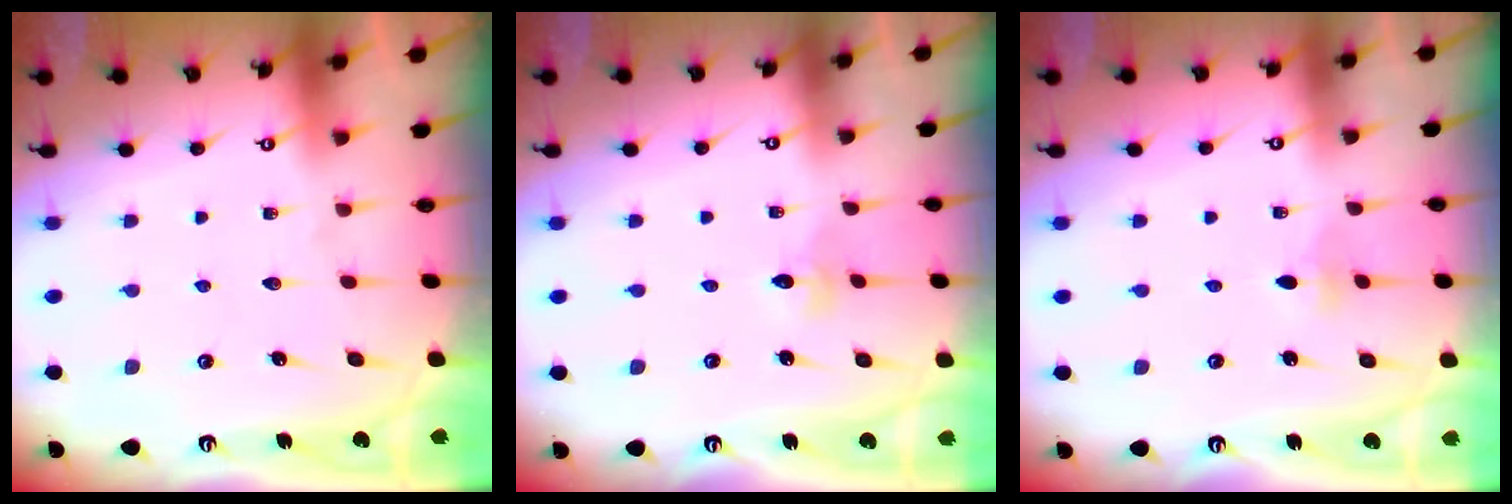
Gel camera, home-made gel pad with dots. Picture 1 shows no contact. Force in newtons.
{"total": 2.3, "press": 2.3, "slide": 0.2}
{"total": 2.4, "press": 2.3, "slide": 0.7}